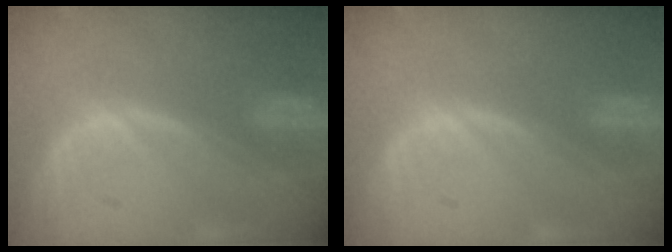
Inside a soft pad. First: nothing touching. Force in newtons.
{"total": 0.0}